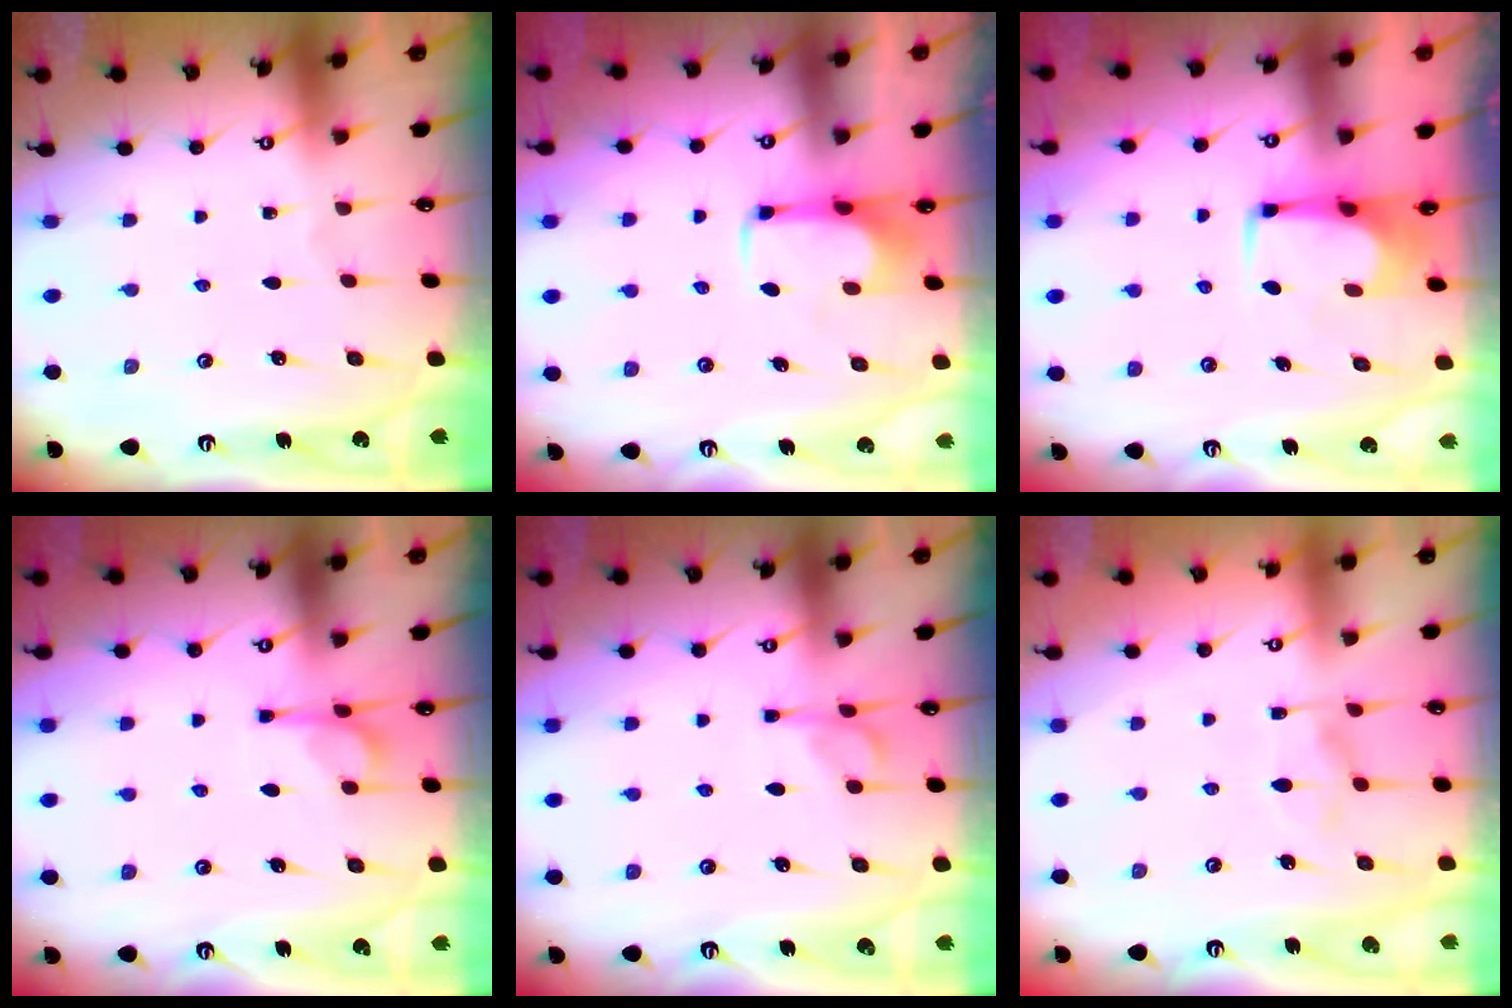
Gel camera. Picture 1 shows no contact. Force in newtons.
{"total": 2.1, "press": 2.0, "slide": 0.7}
{"total": 0.8, "press": 0.8, "slide": 0.3}
{"total": 4.7, "press": 4.7, "slide": 0.7}
{"total": 5.3, "press": 5.2, "slide": 0.8}
{"total": 2.3, "press": 2.0, "slide": 1.2}